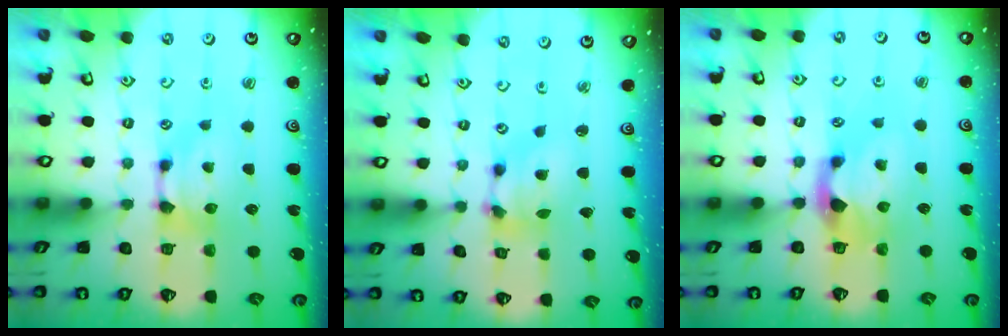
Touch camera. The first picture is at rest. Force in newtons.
{"total": 3.6, "press": 3.2, "slide": 1.4}
{"total": 2.3, "press": 1.9, "slide": 1.2}